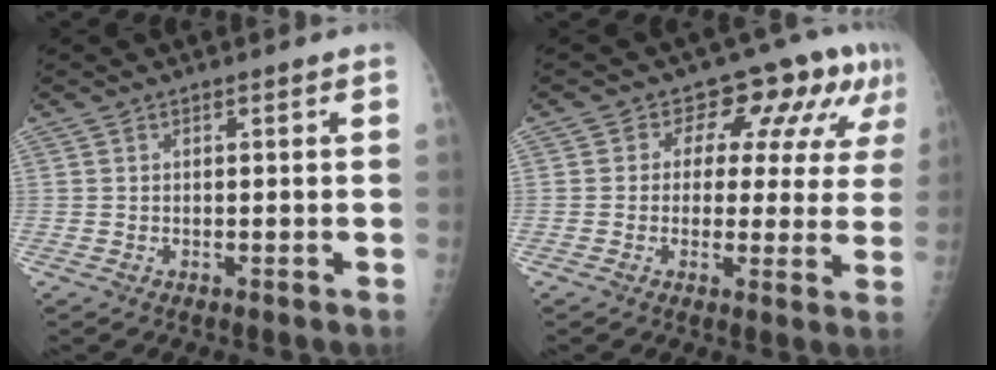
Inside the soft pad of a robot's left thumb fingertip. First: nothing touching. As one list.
[{"total": 11.1, "force": [5.3, 6.8, 6.9], "torque": [-0.040, -0.007, 0.055]}]